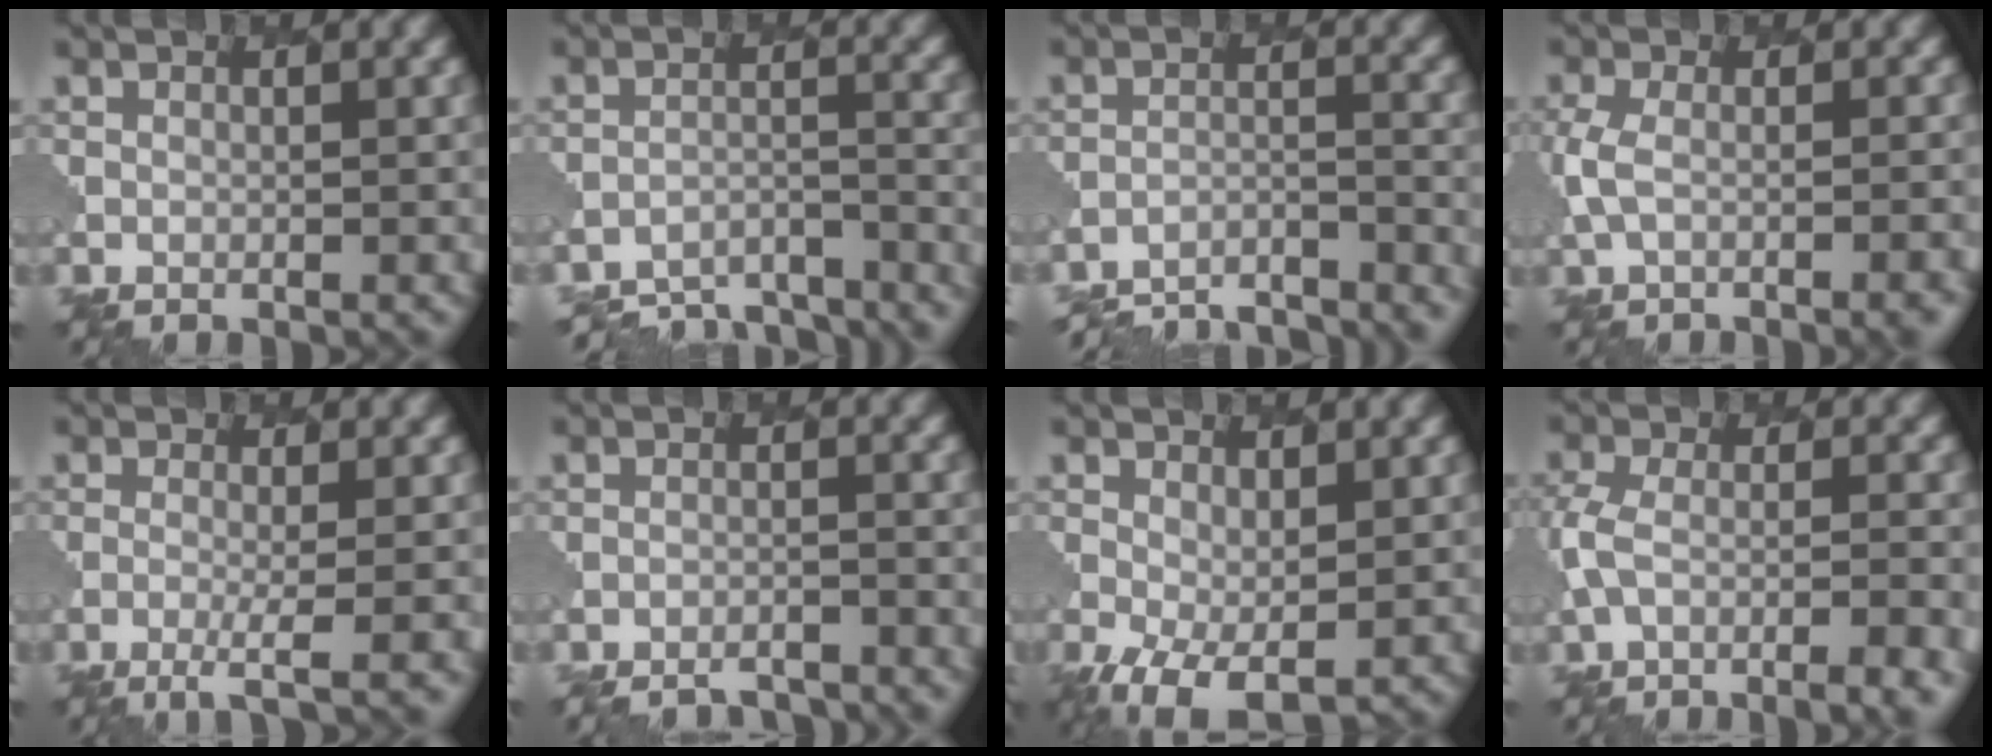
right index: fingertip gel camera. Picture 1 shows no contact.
{"total": 10.2, "force": [-9.7, 2.3, 1.7], "torque": [-0.024, 0.000, -0.120]}
{"total": 12.0, "force": [-11.7, 2.1, 1.3], "torque": [-0.013, -0.003, -0.154]}
{"total": 4.2, "force": [-1.2, 1.5, 3.8], "torque": [-0.076, -0.004, -0.027]}
{"total": 2.8, "force": [-0.9, 0.4, 2.6], "torque": [-0.044, 0.000, -0.027]}
{"total": 5.7, "force": [-5.5, 1.1, 0.8], "torque": [-0.002, 0.001, -0.072]}
{"total": 4.5, "force": [-1.0, 2.6, 3.5], "torque": [-0.085, -0.019, -0.011]}
{"total": 6.8, "force": [-3.0, 2.2, 5.6], "torque": [-0.104, -0.009, -0.059]}